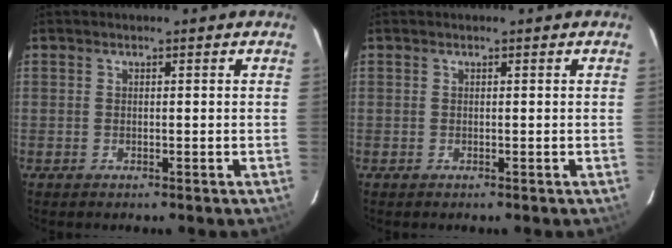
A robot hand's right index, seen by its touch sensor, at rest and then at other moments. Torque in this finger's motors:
{"motor_torque": [0.00, 0.00, 0.00, 0.00]}